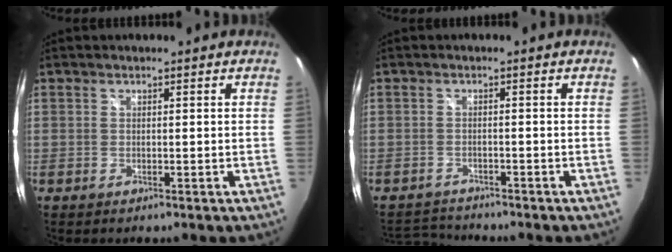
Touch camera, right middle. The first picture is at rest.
{"total": 4.0, "force": [-3.9, 0.5, 0.0], "torque": [-0.011, 0.005, -0.070]}